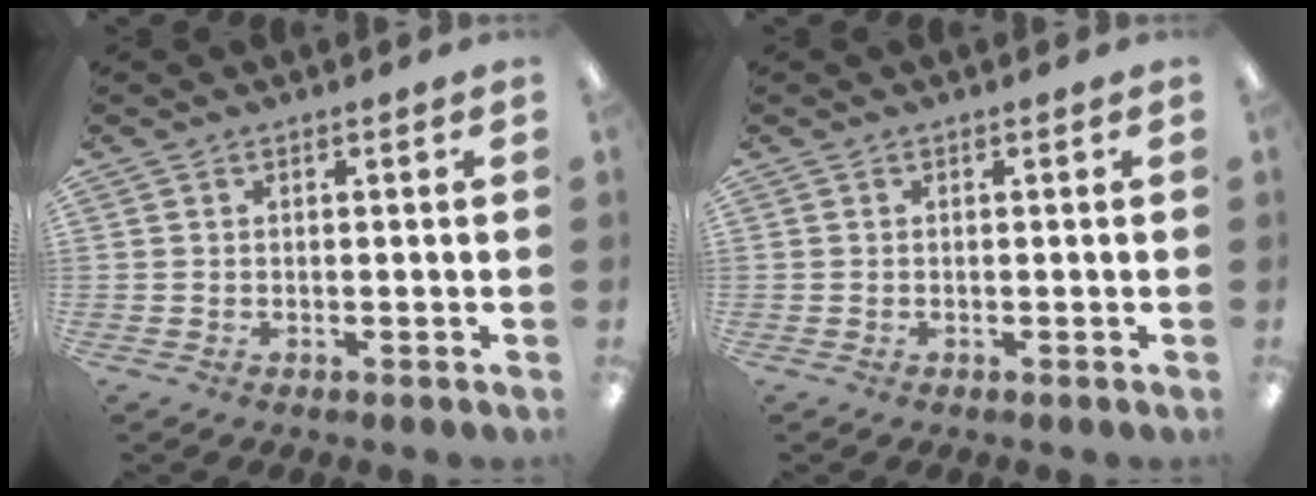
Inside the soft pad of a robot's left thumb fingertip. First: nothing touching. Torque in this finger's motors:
{"motor_torque": [0.00, 0.00, 0.18, -0.20, 0.00]}